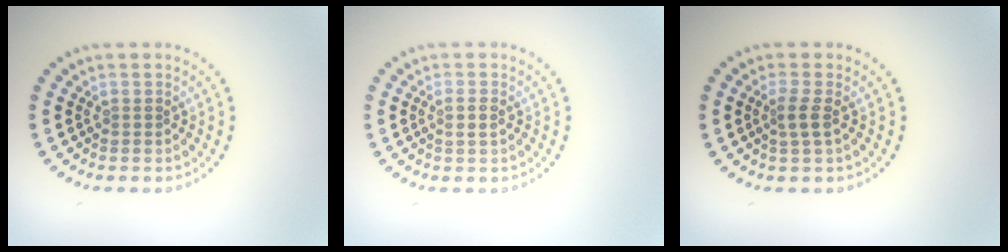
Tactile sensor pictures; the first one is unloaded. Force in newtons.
{"total": 1.2, "press": 1.1, "slide": 0.6}
{"total": 1.7, "press": 1.3, "slide": 1.0}